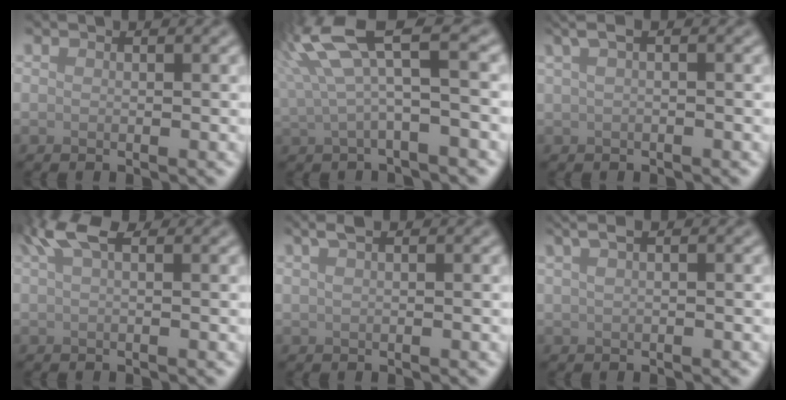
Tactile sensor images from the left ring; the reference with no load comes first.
{"total": 6.2, "force": [2.6, 1.1, 5.5], "torque": [-0.113, 0.011, 0.043]}
{"total": 2.4, "force": [1.1, 0.7, 2.0], "torque": [-0.034, 0.006, 0.015]}
{"total": 3.3, "force": [2.0, 0.8, 2.5], "torque": [-0.046, 0.011, 0.035]}
{"total": 1.6, "force": [1.0, 0.4, 1.2], "torque": [-0.023, 0.003, 0.015]}
{"total": 2.6, "force": [1.5, 0.8, 1.9], "torque": [-0.032, 0.004, 0.016]}